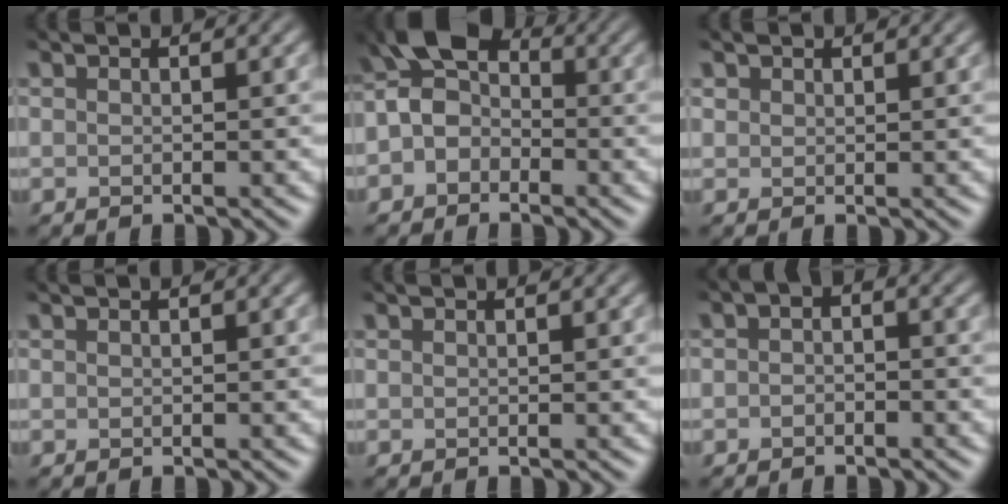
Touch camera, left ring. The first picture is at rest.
{"total": 6.1, "force": [-1.4, 4.6, 3.9], "torque": [-0.064, 0.019, -0.038]}
{"total": 0.7, "force": [0.6, 0.4, -0.2], "torque": [-0.002, 0.001, 0.020]}
{"total": 0.6, "force": [0.1, 0.2, 0.6], "torque": [-0.010, 0.002, 0.003]}
{"total": 0.0}
{"total": 1.7, "force": [-0.6, 1.1, 1.1], "torque": [-0.017, 0.005, -0.010]}